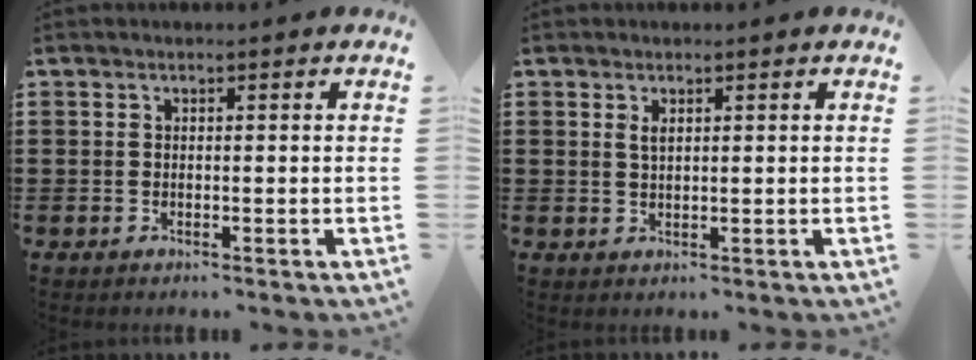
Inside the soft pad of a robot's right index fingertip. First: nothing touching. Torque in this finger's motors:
{"motor_torque": [0.36, 0.37, 0.11, 0.06]}